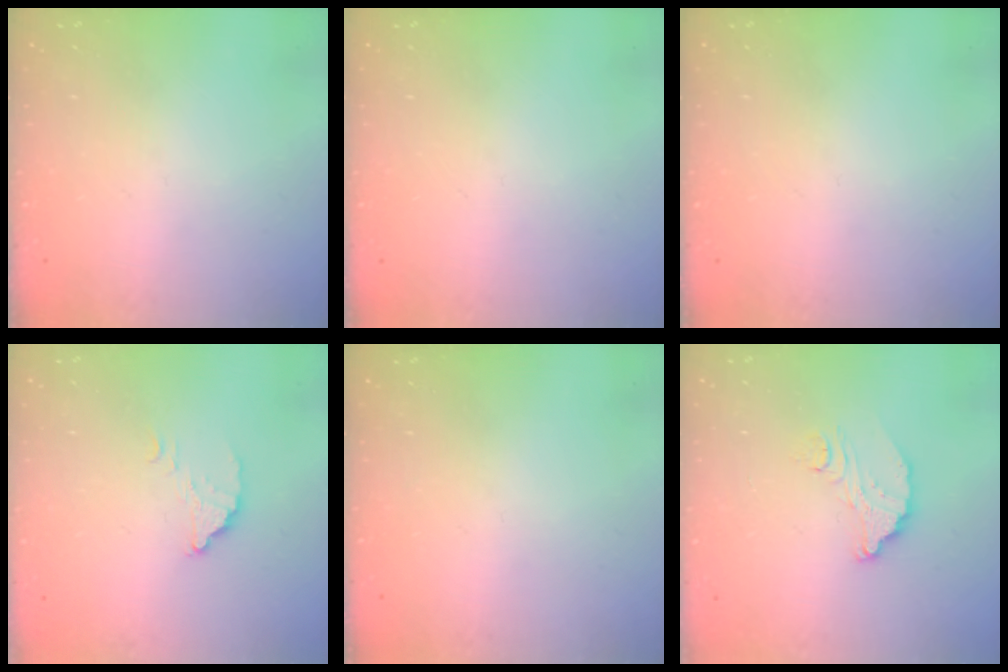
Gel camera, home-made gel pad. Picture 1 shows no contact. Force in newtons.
{"total": 0.0}
{"total": 0.0}
{"total": 2.3, "press": 2.3, "slide": 0.0}
{"total": 0.0}
{"total": 7.5, "press": 7.5, "slide": 0.2}